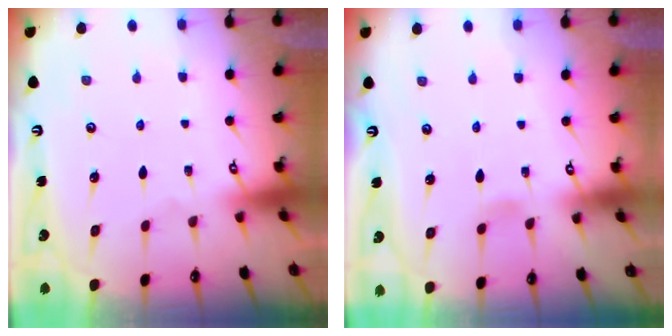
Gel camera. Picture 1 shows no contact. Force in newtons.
{"total": 2.7, "press": 2.7, "slide": 0.3}